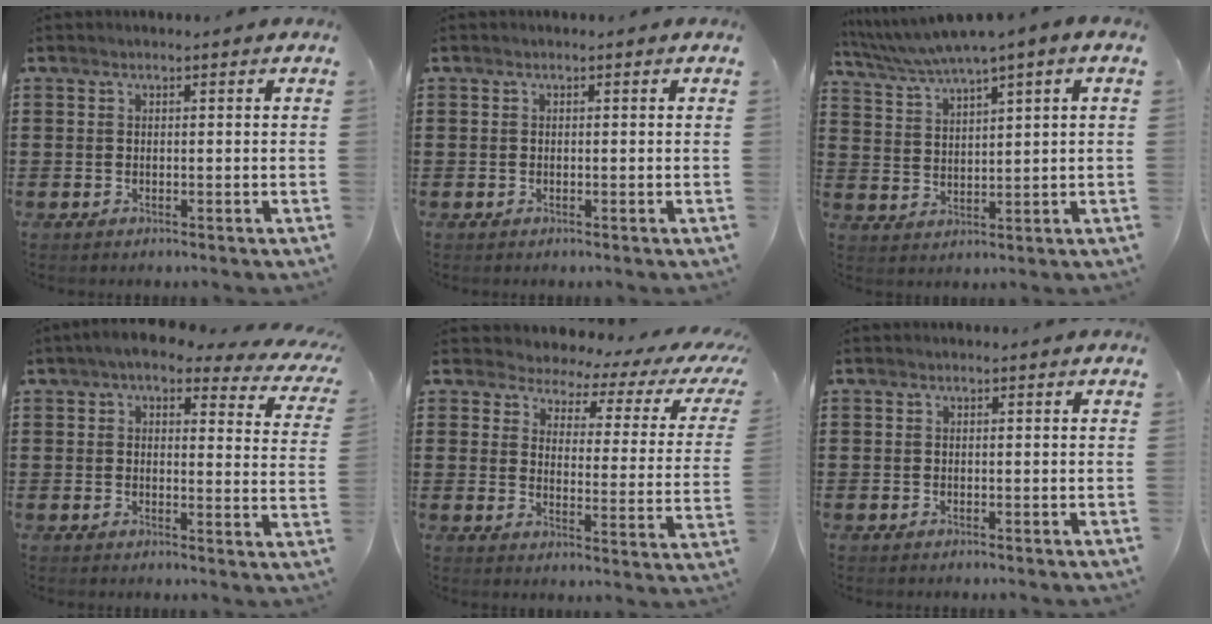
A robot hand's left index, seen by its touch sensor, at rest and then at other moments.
{"total": 0.0}
{"total": 4.5, "force": [3.6, -0.3, 2.6], "torque": [-0.062, -0.017, 0.060]}
{"total": 4.8, "force": [3.8, 1.2, 2.8], "torque": [-0.070, -0.014, 0.063]}
{"total": 3.2, "force": [2.7, 1.4, 0.9], "torque": [-0.032, -0.024, 0.037]}
{"total": 0.0}